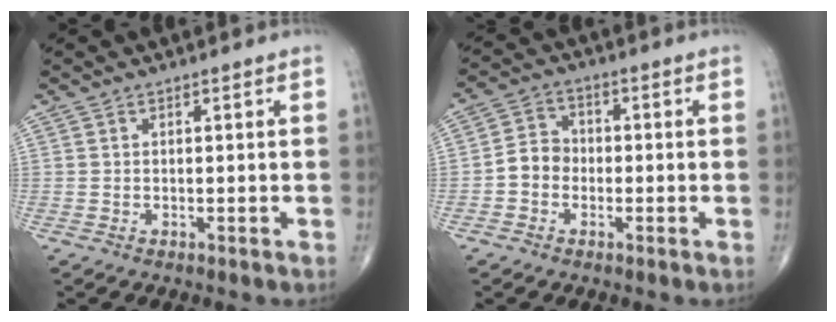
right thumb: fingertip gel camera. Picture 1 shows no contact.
{"total": 5.1, "force": [-1.3, 4.3, 2.3], "torque": [-0.025, 0.021, -0.036]}